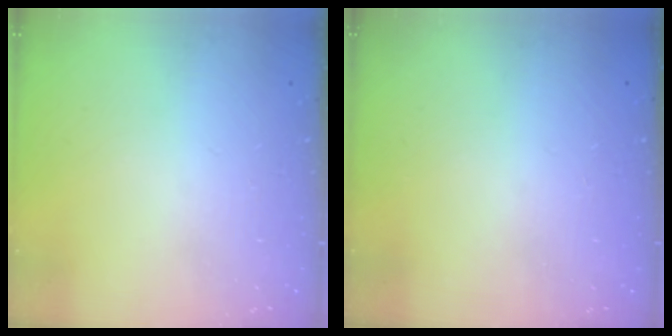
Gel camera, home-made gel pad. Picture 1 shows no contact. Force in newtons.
{"total": 0.0}